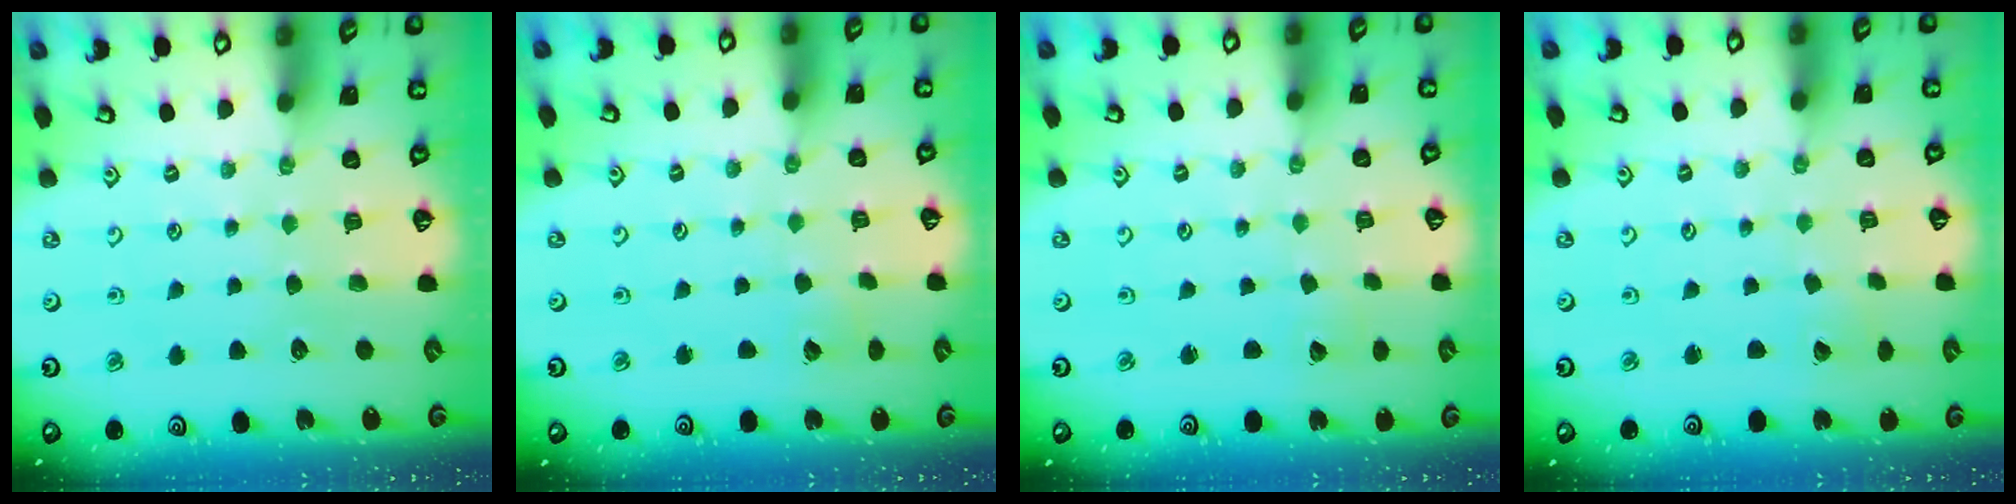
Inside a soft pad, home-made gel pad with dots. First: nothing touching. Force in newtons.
{"total": 2.7, "press": 2.7, "slide": 0.3}
{"total": 1.5, "press": 1.5, "slide": 0.0}
{"total": 1.2, "press": 1.2, "slide": 0.0}